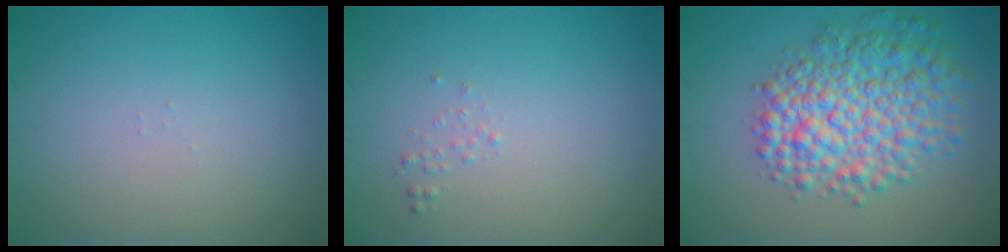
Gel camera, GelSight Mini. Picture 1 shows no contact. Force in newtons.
{"total": 0.6, "press": 0.6, "slide": 0.1}
{"total": 7.6, "press": 7.6, "slide": 0.2}